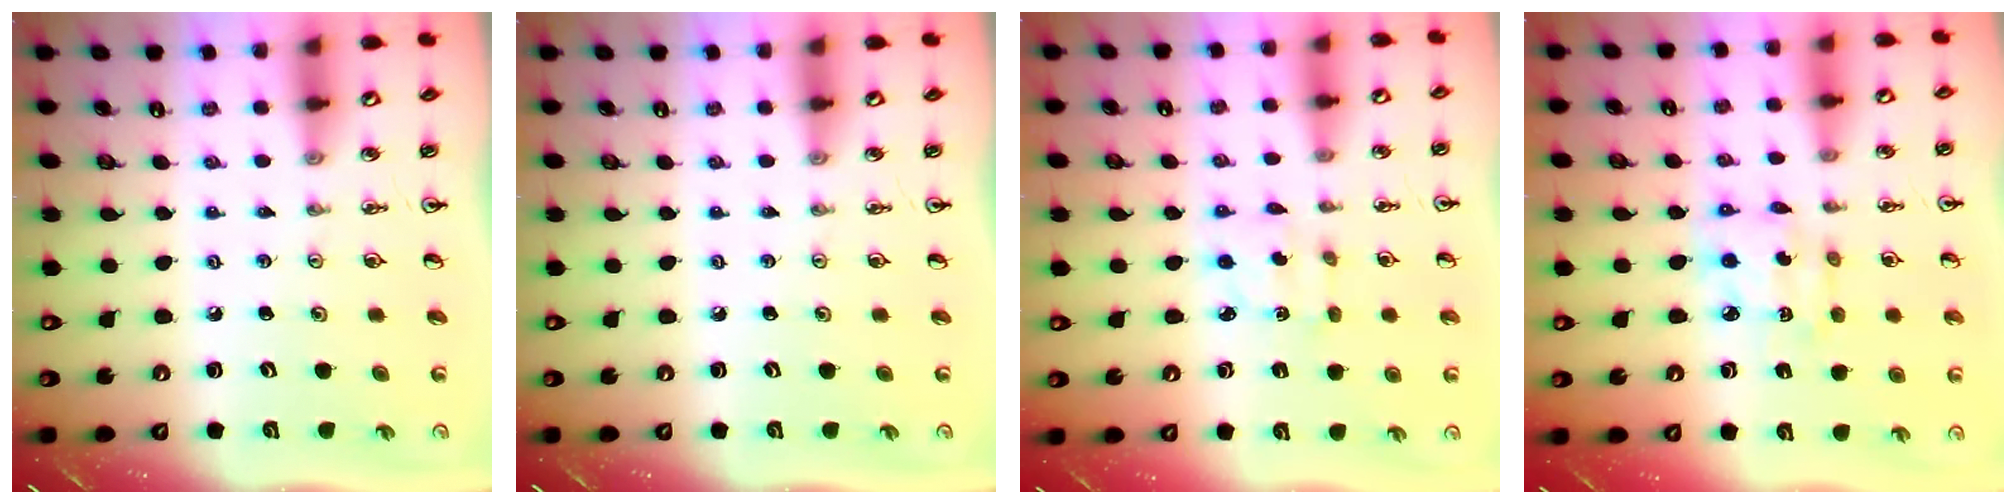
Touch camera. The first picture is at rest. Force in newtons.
{"total": 0.0}
{"total": 2.3, "press": 2.3, "slide": 0.2}
{"total": 6.6, "press": 6.6, "slide": 0.4}